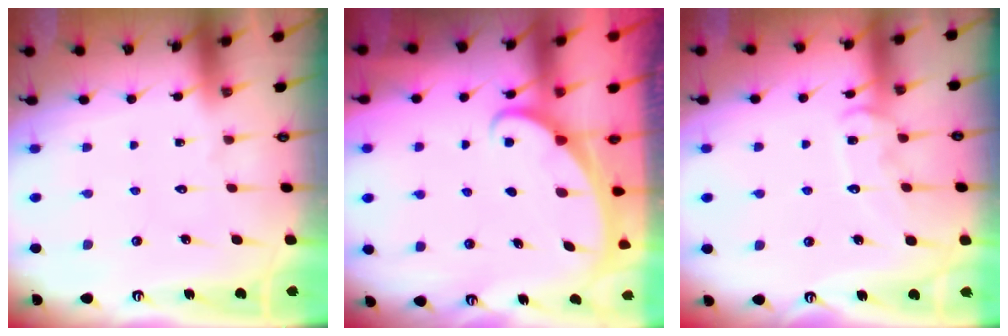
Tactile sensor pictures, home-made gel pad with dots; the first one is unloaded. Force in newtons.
{"total": 1.7, "press": 1.7, "slide": 0.1}
{"total": 10.9, "press": 10.9, "slide": 0.8}